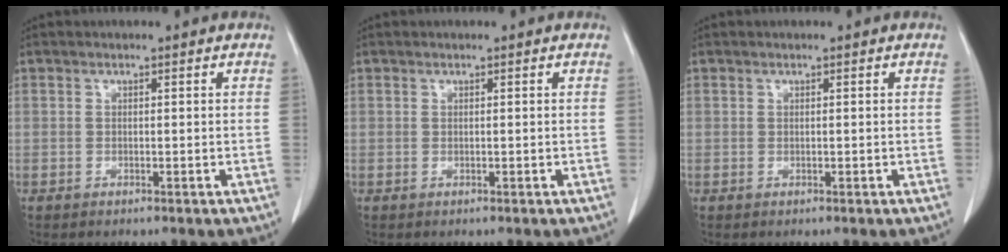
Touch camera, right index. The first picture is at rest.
{"total": 0.0}
{"total": 0.0}